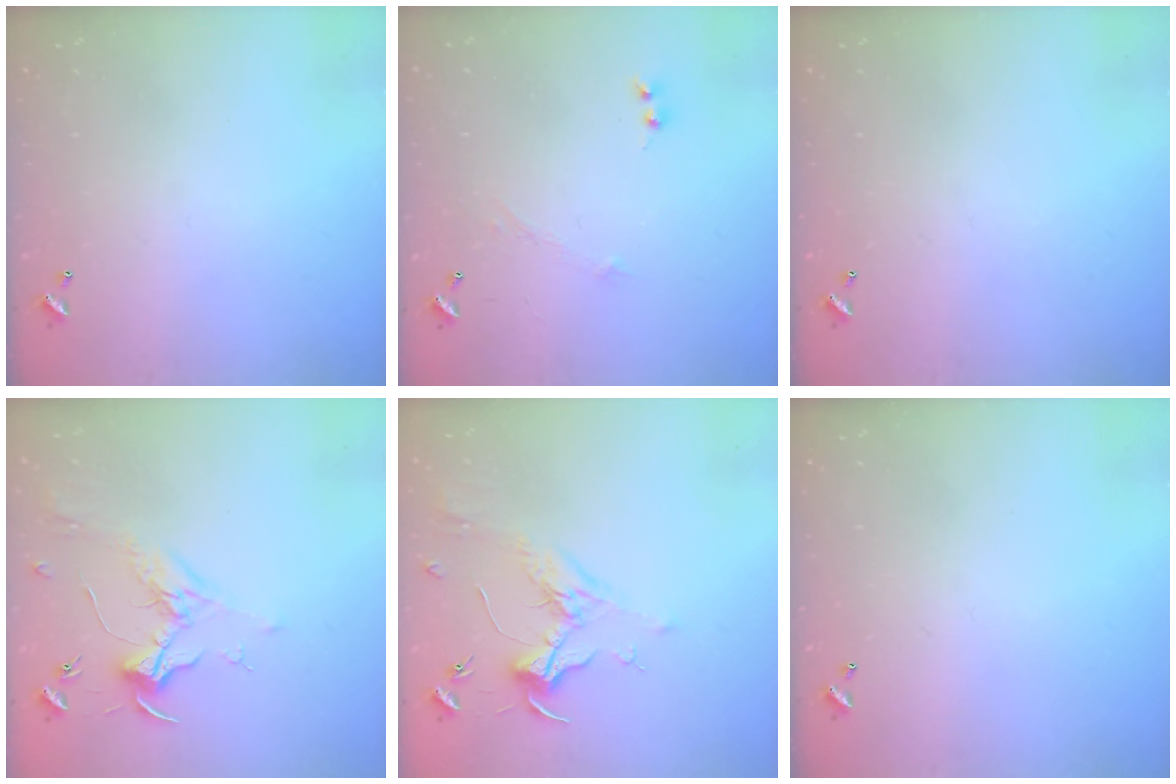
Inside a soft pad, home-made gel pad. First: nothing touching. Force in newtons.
{"total": 0.0}
{"total": 0.0}
{"total": 1.8, "press": 1.7, "slide": 0.8}
{"total": 2.0, "press": 1.9, "slide": 0.6}
{"total": 0.0}